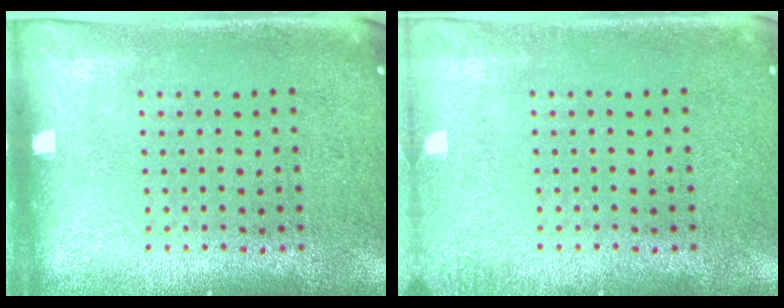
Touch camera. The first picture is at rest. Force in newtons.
{"total": 1.0, "press": 1.0, "slide": 0.1}